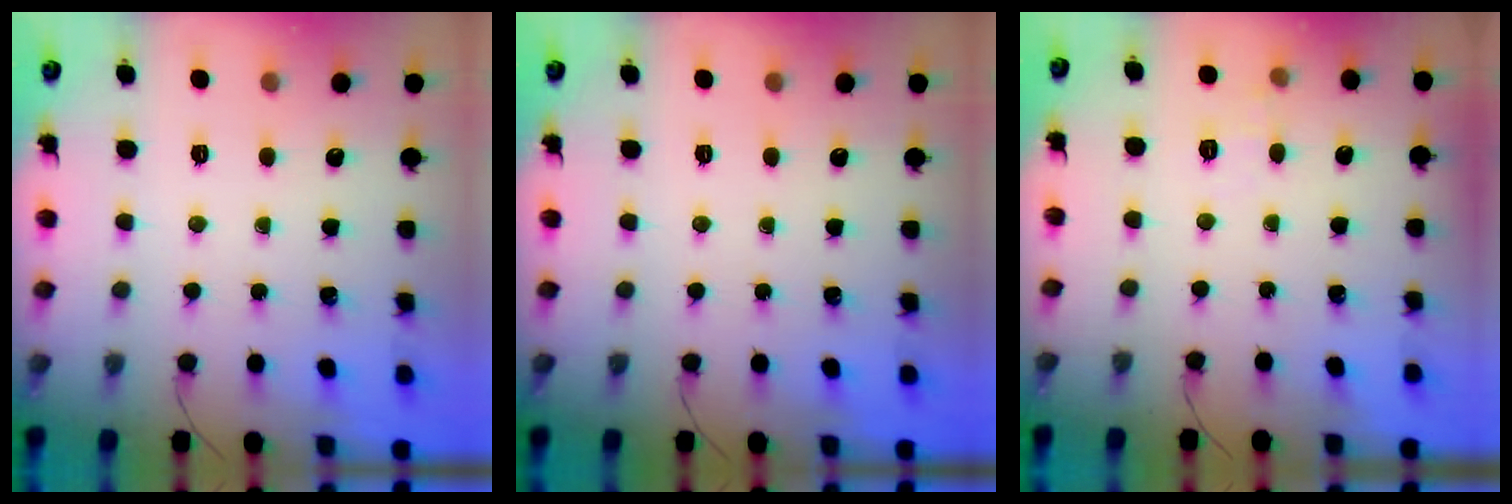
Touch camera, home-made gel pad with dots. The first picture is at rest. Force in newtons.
{"total": 0.0}
{"total": 6.3, "press": 6.1, "slide": 1.3}